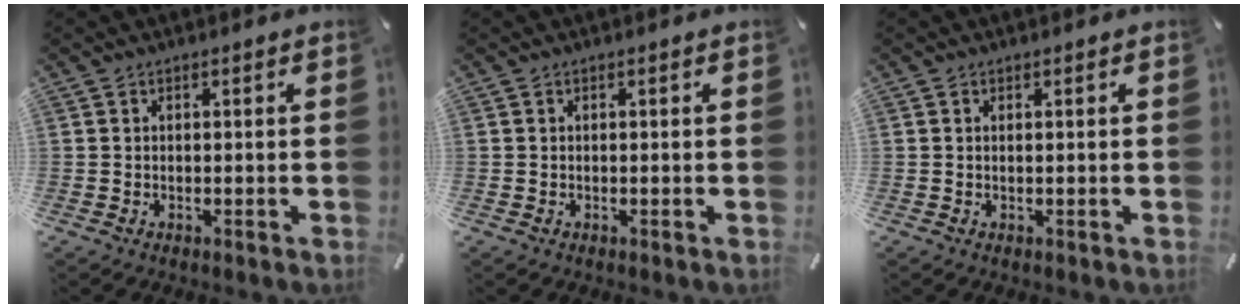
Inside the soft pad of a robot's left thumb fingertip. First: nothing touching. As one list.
[{"total": 0.0}, {"total": 0.5, "force": [0.2, 0.1, 0.5], "torque": [-0.010, -0.001, 0.003]}]